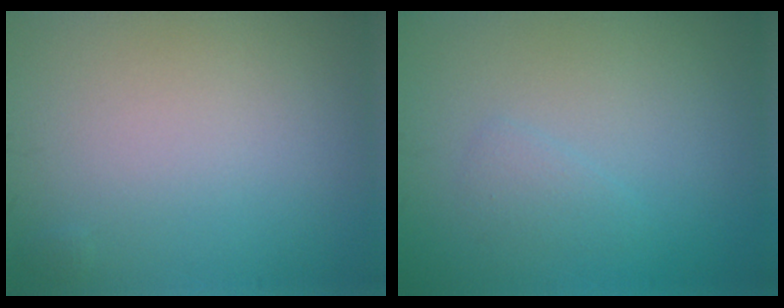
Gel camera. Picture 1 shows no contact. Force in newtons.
{"total": 1.1, "press": 1.1, "slide": 0.1}